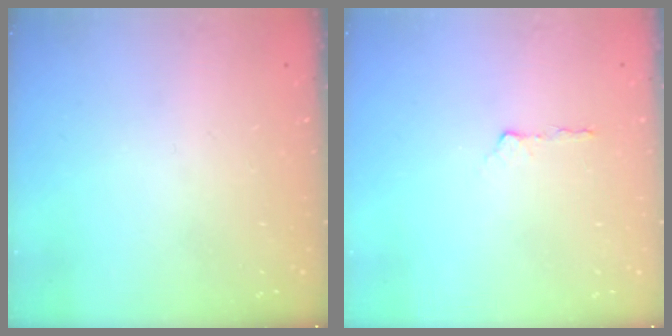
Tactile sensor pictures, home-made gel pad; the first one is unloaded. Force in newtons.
{"total": 3.1, "press": 3.0, "slide": 0.9}